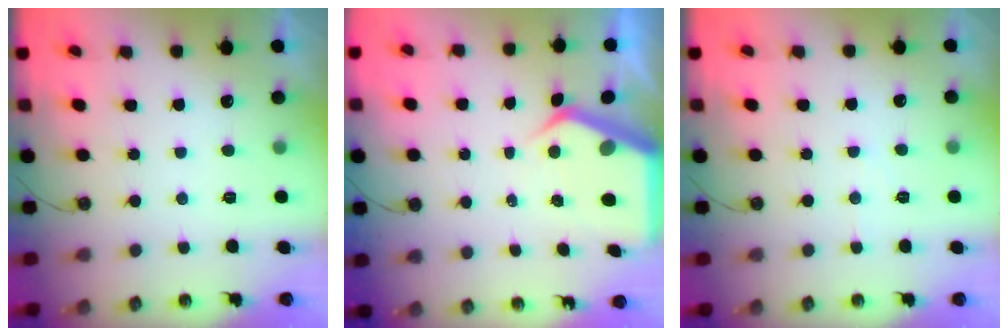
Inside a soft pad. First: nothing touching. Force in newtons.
{"total": 6.3, "press": 6.3, "slide": 0.6}
{"total": 3.9, "press": 3.9, "slide": 0.6}